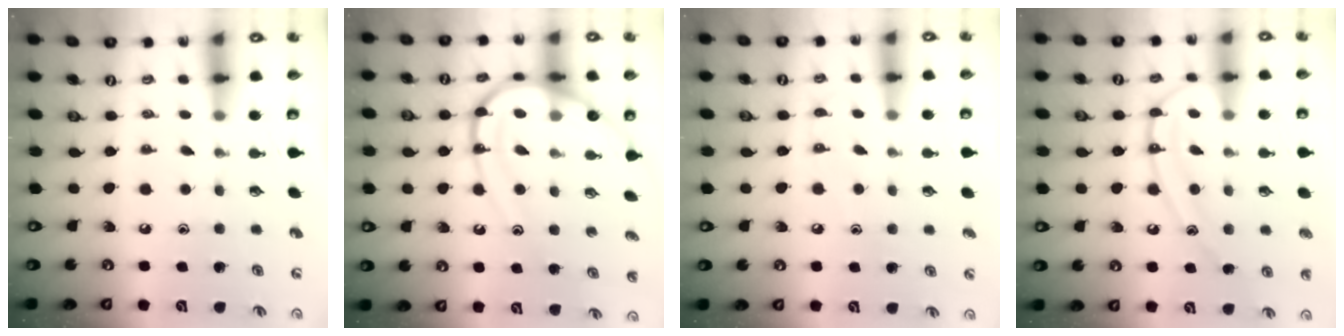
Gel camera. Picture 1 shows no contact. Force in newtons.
{"total": 14.6, "press": 14.6, "slide": 1.4}
{"total": 6.5, "press": 6.4, "slide": 0.7}
{"total": 14.5, "press": 14.5, "slide": 1.2}